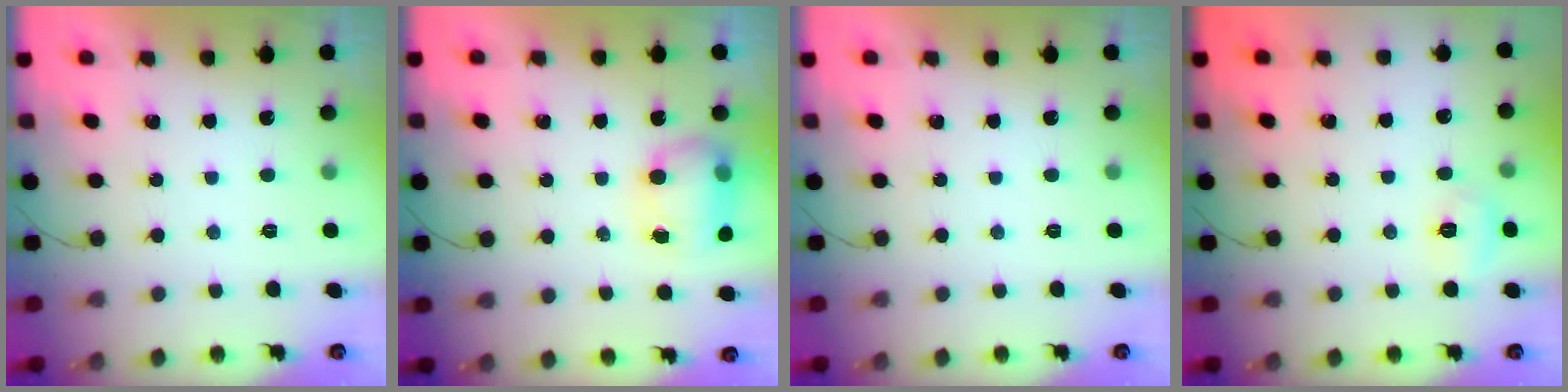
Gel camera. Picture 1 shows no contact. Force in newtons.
{"total": 9.8, "press": 8.8, "slide": 4.3}
{"total": 0.0}
{"total": 5.1, "press": 4.9, "slide": 1.3}